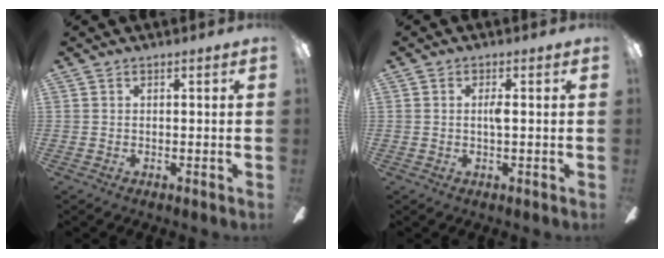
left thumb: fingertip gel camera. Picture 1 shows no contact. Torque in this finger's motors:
{"motor_torque": [0.26, 0.22, -0.16, 0.06, 0.00]}